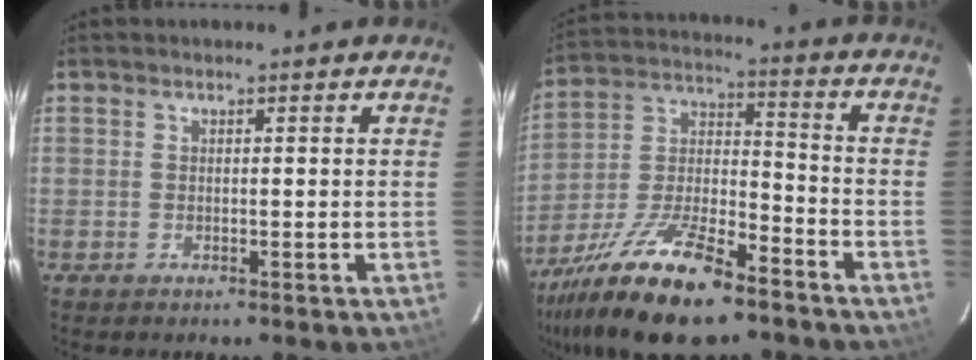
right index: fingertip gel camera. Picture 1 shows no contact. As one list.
[{"total": 19.5, "force": [-13.3, 6.6, 12.7], "torque": [-0.256, -0.014, -0.240]}]